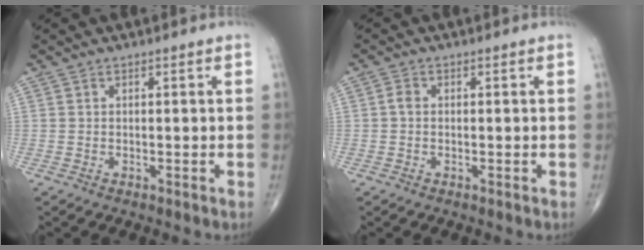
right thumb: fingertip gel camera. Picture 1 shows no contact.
{"total": 1.2, "force": [-0.1, 0.9, 0.8], "torque": [-0.013, 0.001, -0.005]}